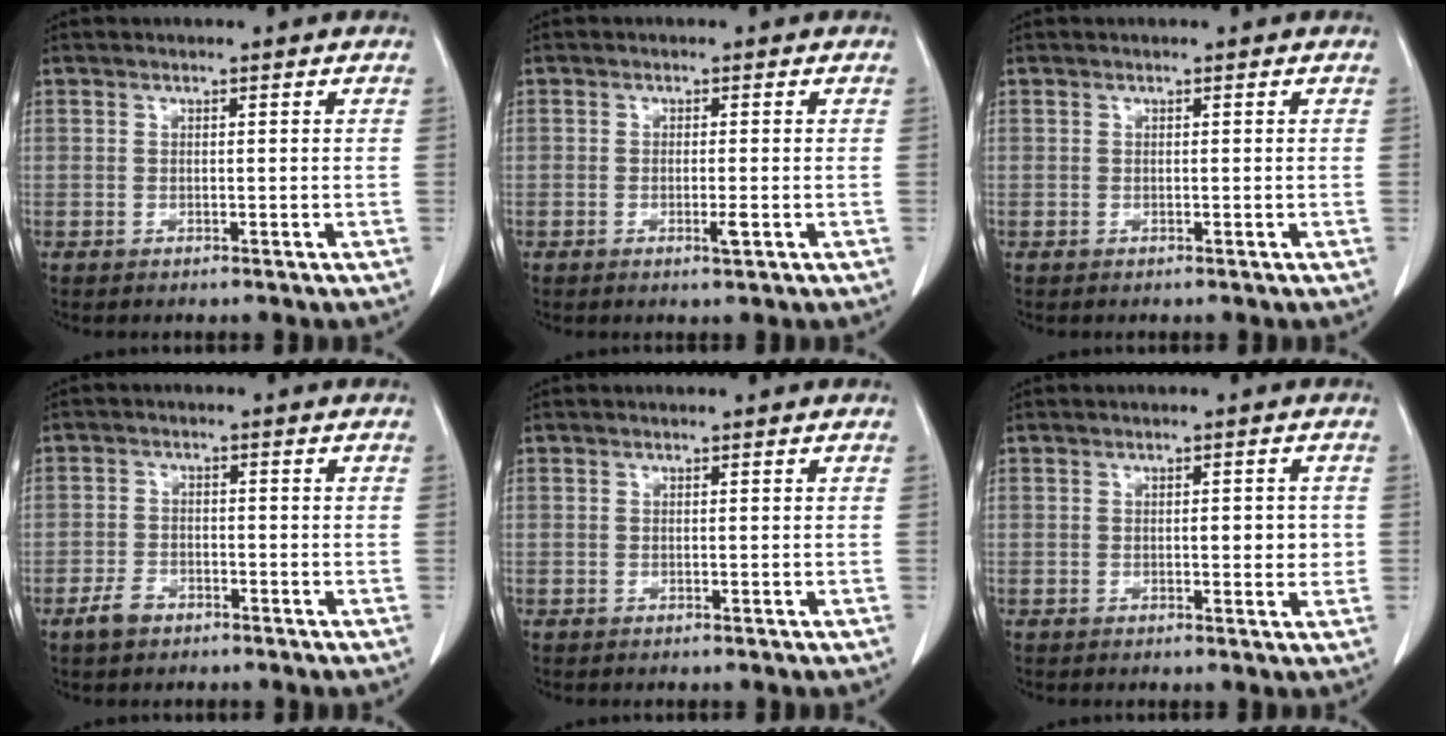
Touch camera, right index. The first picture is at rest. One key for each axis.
{"total": 1.8, "fx": -0.7, "fy": 0.2, "fz": 1.6, "tx": -0.028, "ty": -0.002, "tz": -0.010}
{"total": 0.0}
{"total": 3.2, "fx": -2.2, "fy": 1.9, "fz": 1.3, "tx": -0.025, "ty": 0.005, "tz": -0.035}
{"total": 0.0}
{"total": 2.7, "fx": 0.1, "fy": 1.4, "fz": 2.3, "tx": -0.028, "ty": 0.000, "tz": 0.003}